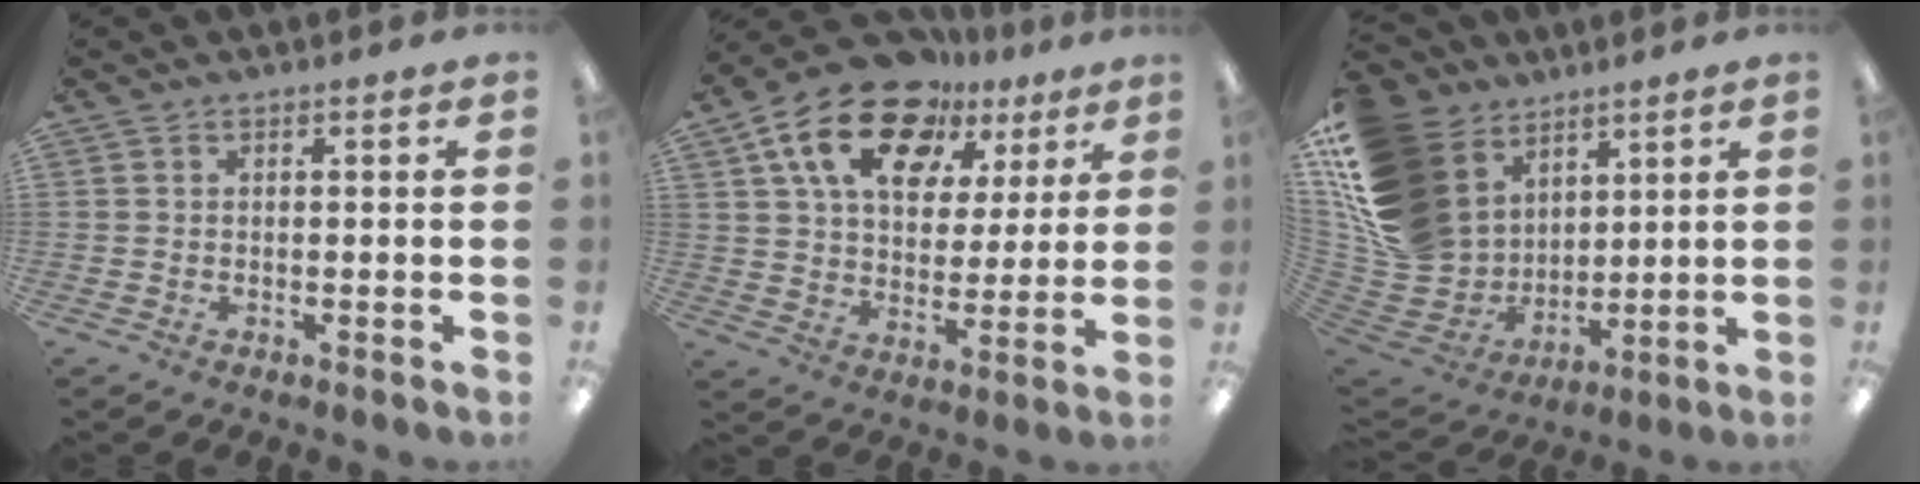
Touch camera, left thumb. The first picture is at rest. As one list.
[{"total": 19.1, "force": [11.5, 11.1, 10.5], "torque": [-0.186, -0.050, 0.205]}, {"total": 22.7, "force": [9.2, 17.5, 11.2], "torque": [-0.240, -0.059, 0.193]}]